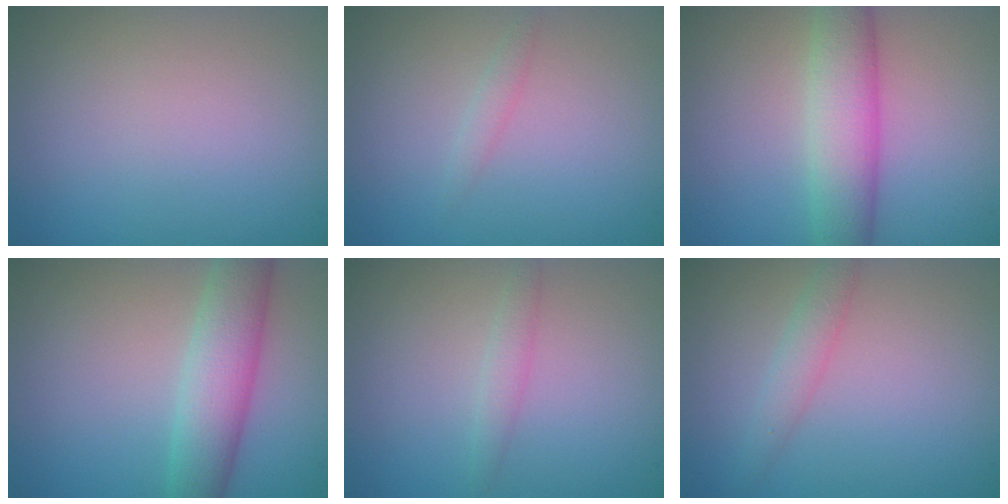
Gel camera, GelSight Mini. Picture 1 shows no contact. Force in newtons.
{"total": 1.0, "press": 1.0, "slide": 0.1}
{"total": 5.5, "press": 5.5, "slide": 0.2}
{"total": 5.4, "press": 5.4, "slide": 0.1}
{"total": 1.4, "press": 1.4, "slide": 0.0}
{"total": 1.9, "press": 1.9, "slide": 0.1}